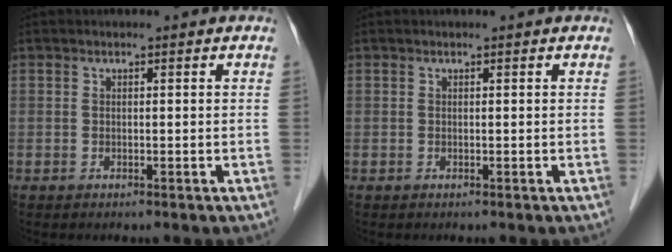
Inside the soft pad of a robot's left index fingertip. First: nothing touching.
{"total": 0.0}